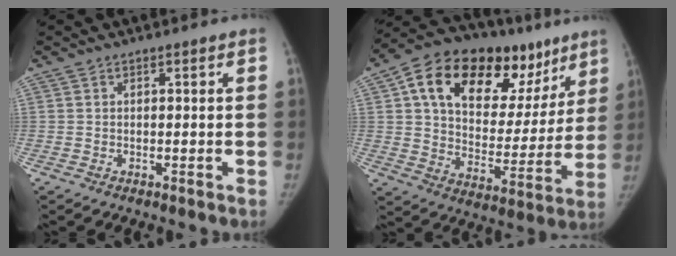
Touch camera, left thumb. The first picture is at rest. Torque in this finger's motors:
{"motor_torque": [0.31, 0.52, 1.92, -0.85, 0.48]}